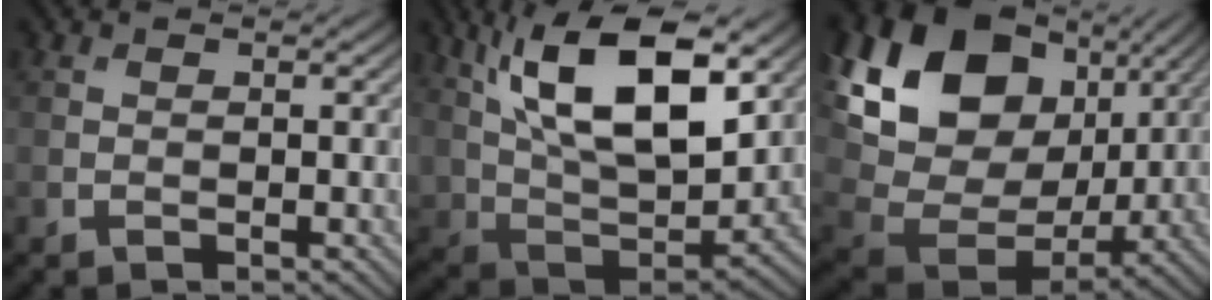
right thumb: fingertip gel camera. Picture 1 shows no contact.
{"total": 17.2, "force": [8.1, 7.9, 12.9], "torque": [-0.260, 0.003, 0.137]}
{"total": 20.6, "force": [7.7, 14.7, 12.1], "torque": [-0.293, 0.036, 0.159]}